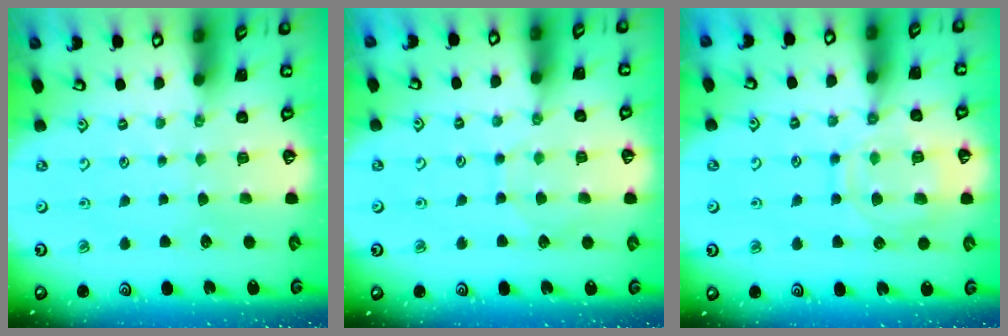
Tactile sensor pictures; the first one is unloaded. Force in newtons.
{"total": 5.6, "press": 5.6, "slide": 0.5}
{"total": 12.8, "press": 12.8, "slide": 1.1}